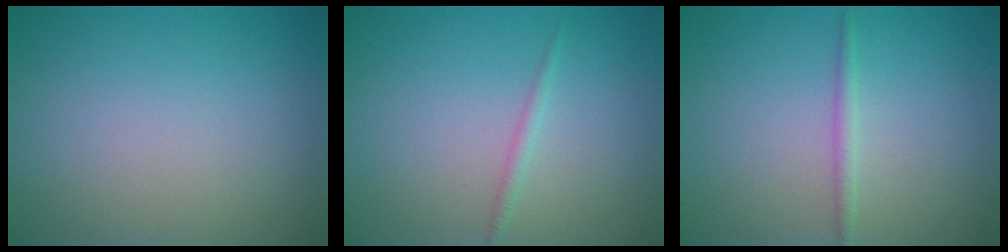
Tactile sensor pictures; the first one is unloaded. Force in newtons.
{"total": 0.9, "press": 0.9, "slide": 0.1}
{"total": 1.2, "press": 1.2, "slide": 0.0}